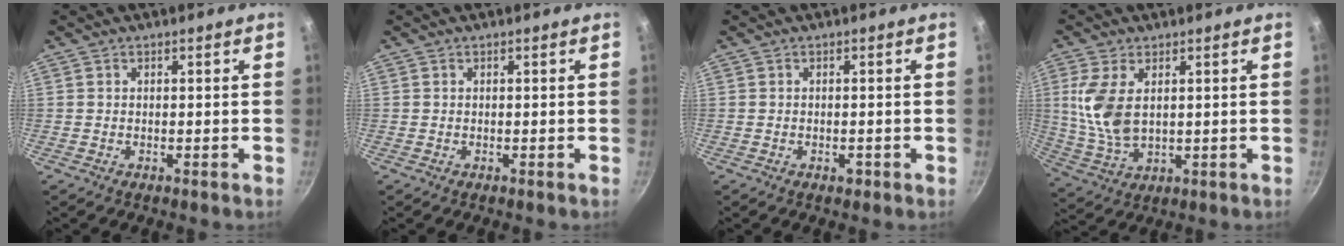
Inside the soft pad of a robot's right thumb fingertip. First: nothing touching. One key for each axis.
{"total": 0.0}
{"total": 1.3, "fx": -0.5, "fy": 0.8, "fz": 0.8, "tx": -0.013, "ty": 0.004, "tz": -0.006}
{"total": 9.8, "fx": 2.2, "fy": 5.5, "fz": 7.8, "tx": -0.162, "ty": -0.013, "tz": 0.058}